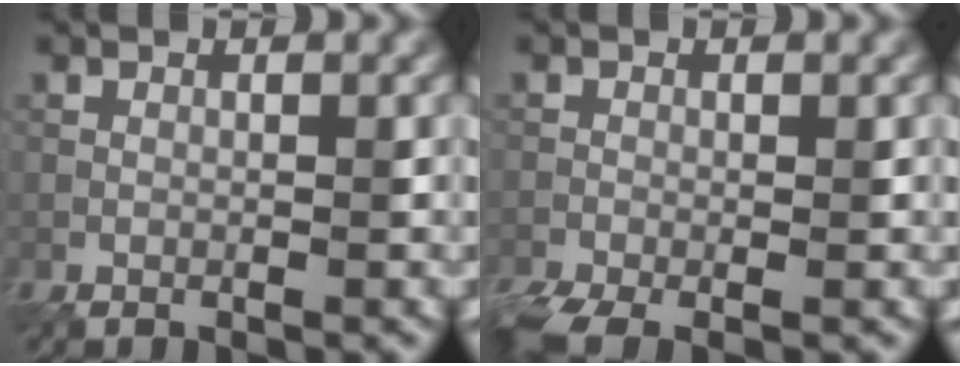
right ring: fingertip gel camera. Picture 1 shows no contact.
{"total": 4.1, "force": [-2.8, 1.4, 2.7], "torque": [-0.060, -0.016, -0.053]}